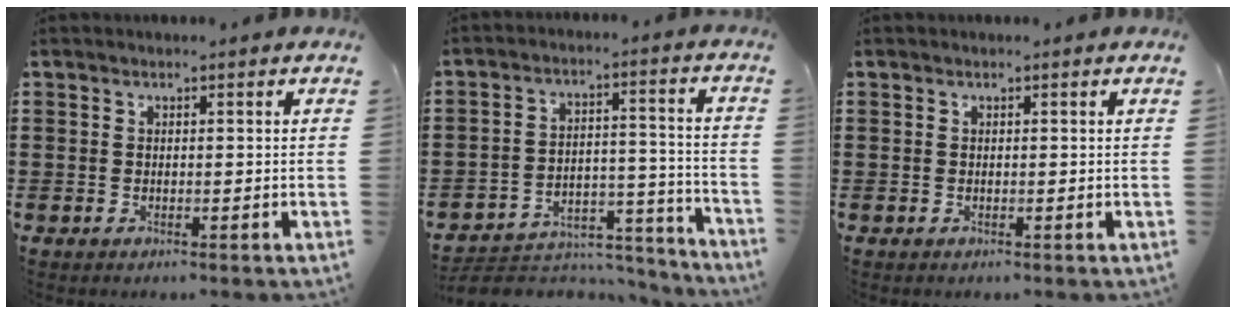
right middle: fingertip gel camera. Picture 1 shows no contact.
{"total": 5.3, "force": [-5.0, 1.7, 0.7], "torque": [-0.010, 0.017, -0.101]}
{"total": 0.0}